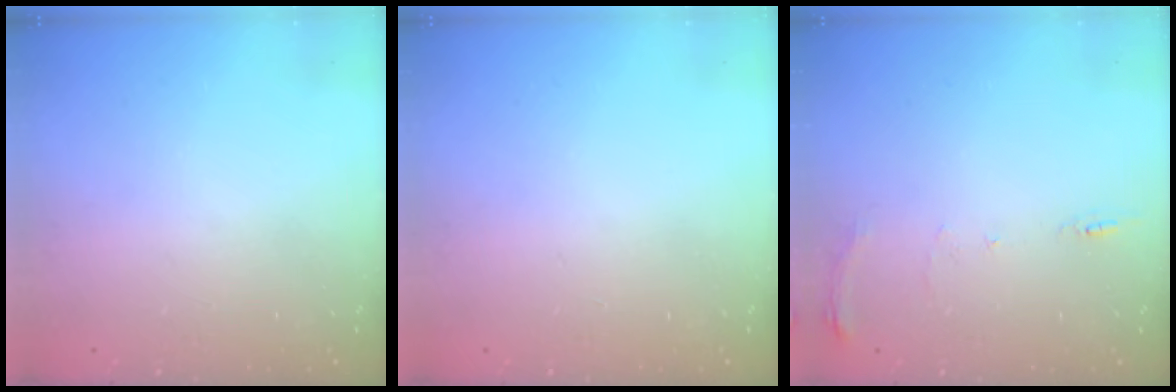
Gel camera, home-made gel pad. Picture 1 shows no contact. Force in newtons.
{"total": 0.0}
{"total": 7.4, "press": 7.4, "slide": 0.8}